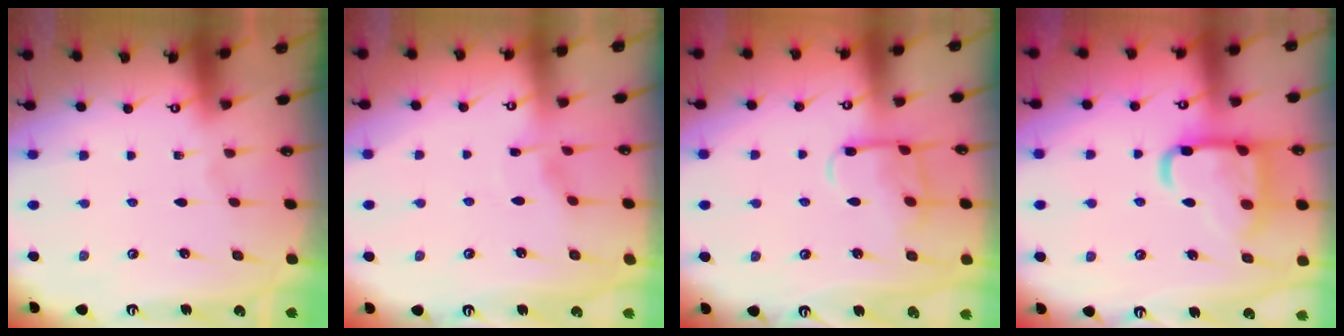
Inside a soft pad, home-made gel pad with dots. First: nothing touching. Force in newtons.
{"total": 2.7, "press": 2.7, "slide": 0.3}
{"total": 10.5, "press": 10.5, "slide": 1.0}
{"total": 17.6, "press": 17.5, "slide": 1.8}